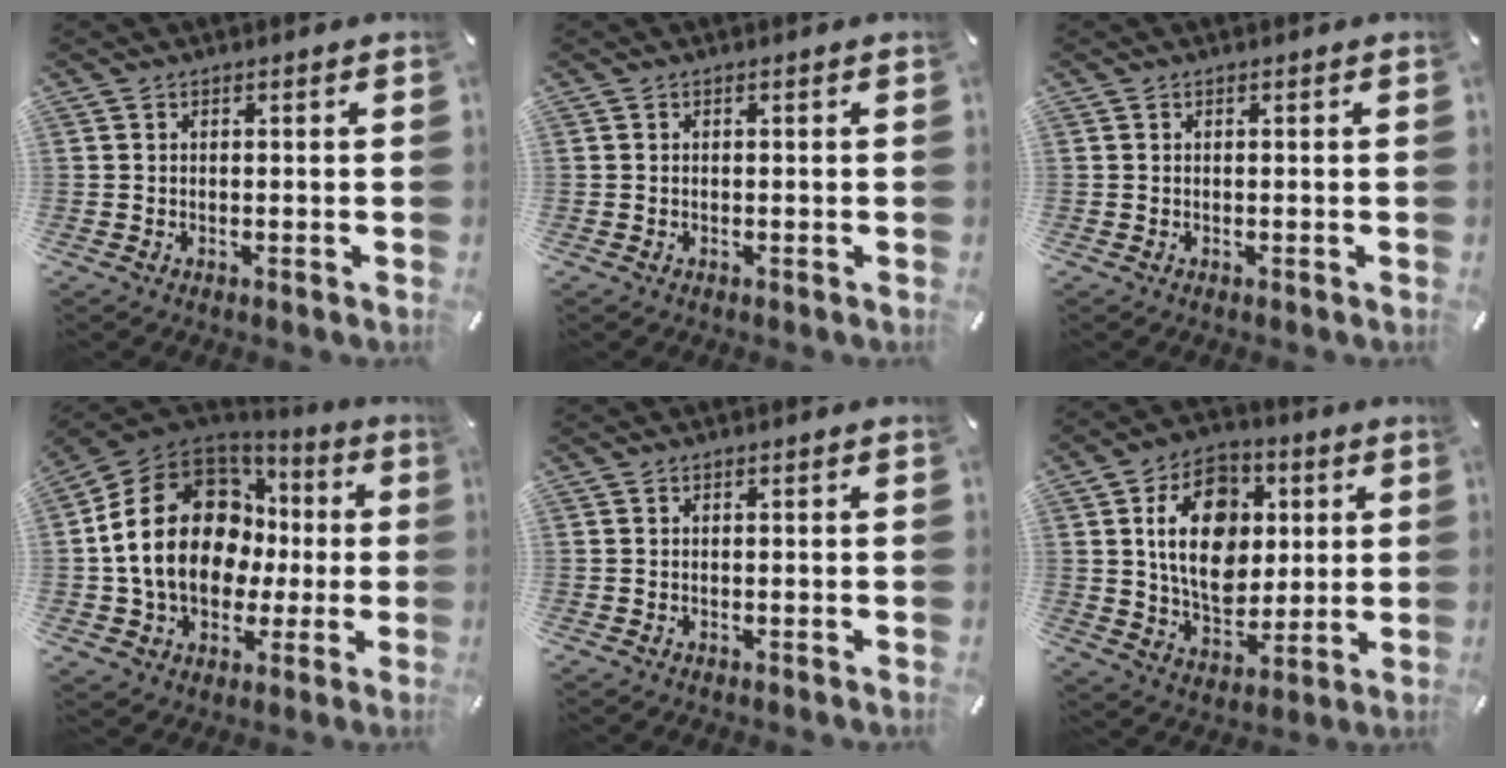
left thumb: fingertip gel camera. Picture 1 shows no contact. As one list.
[{"total": 0.0}, {"total": 0.0}, {"total": 21.9, "force": [1.9, 16.8, 13.9], "torque": [-0.291, 0.004, 0.042]}, {"total": 0.0}, {"total": 16.9, "force": [2.9, 12.7, 10.8], "torque": [-0.182, 0.007, 0.053]}]